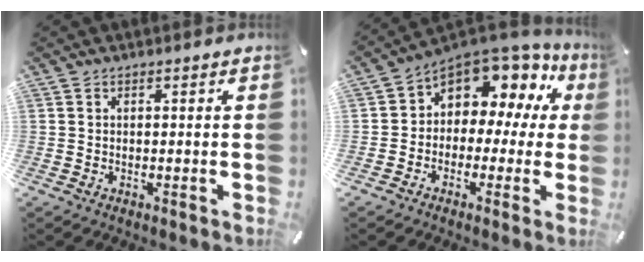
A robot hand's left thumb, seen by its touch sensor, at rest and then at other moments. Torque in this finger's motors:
{"motor_torque": [0.55, 1.17, 0.80, 0.48, 0.10]}